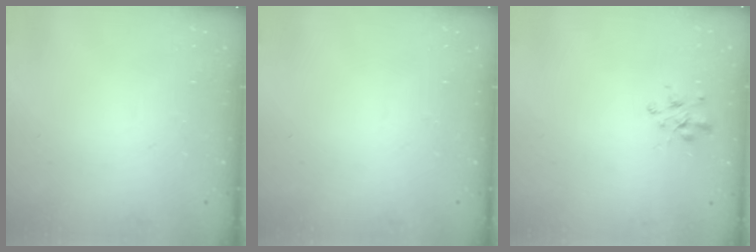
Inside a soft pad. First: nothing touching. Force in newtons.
{"total": 0.0}
{"total": 2.5, "press": 2.5, "slide": 0.5}